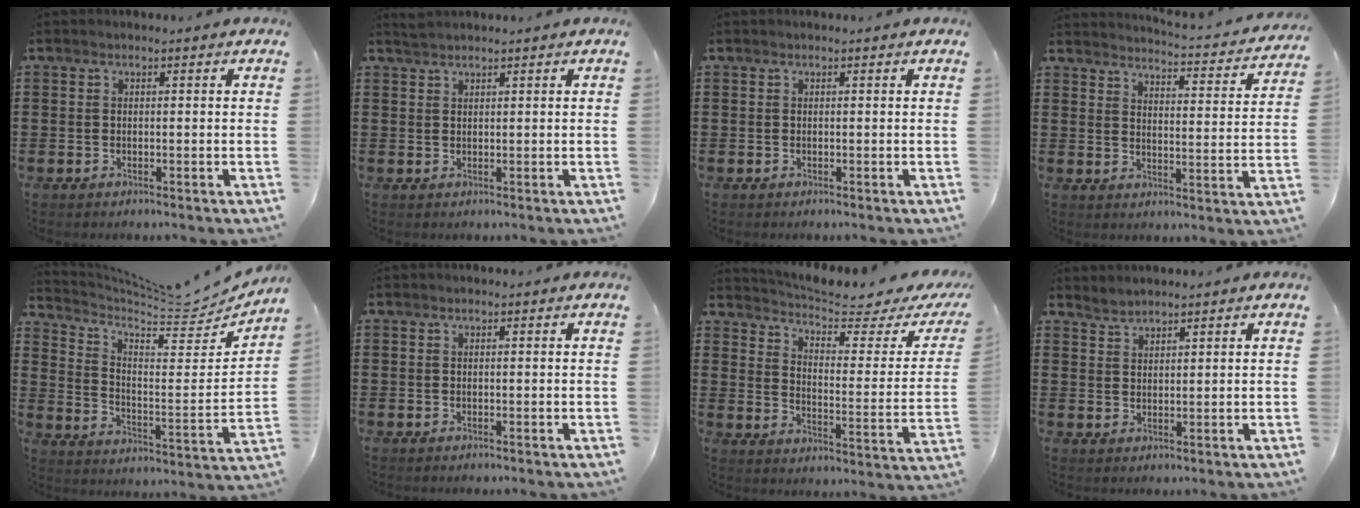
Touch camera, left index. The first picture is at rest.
{"total": 1.1, "force": [1.1, 0.0, 0.2], "torque": [-0.005, 0.000, 0.022]}
{"total": 0.0}
{"total": 3.3, "force": [3.2, -0.4, 0.6], "torque": [-0.025, -0.035, 0.045]}
{"total": 6.3, "force": [5.6, 1.2, 2.7], "torque": [-0.073, -0.042, 0.089]}
{"total": 0.0}
{"total": 4.8, "force": [4.1, 0.3, 2.5], "torque": [-0.065, -0.041, 0.064]}
{"total": 1.8, "force": [1.7, 0.2, -0.2], "torque": [-0.001, 0.001, 0.035]}